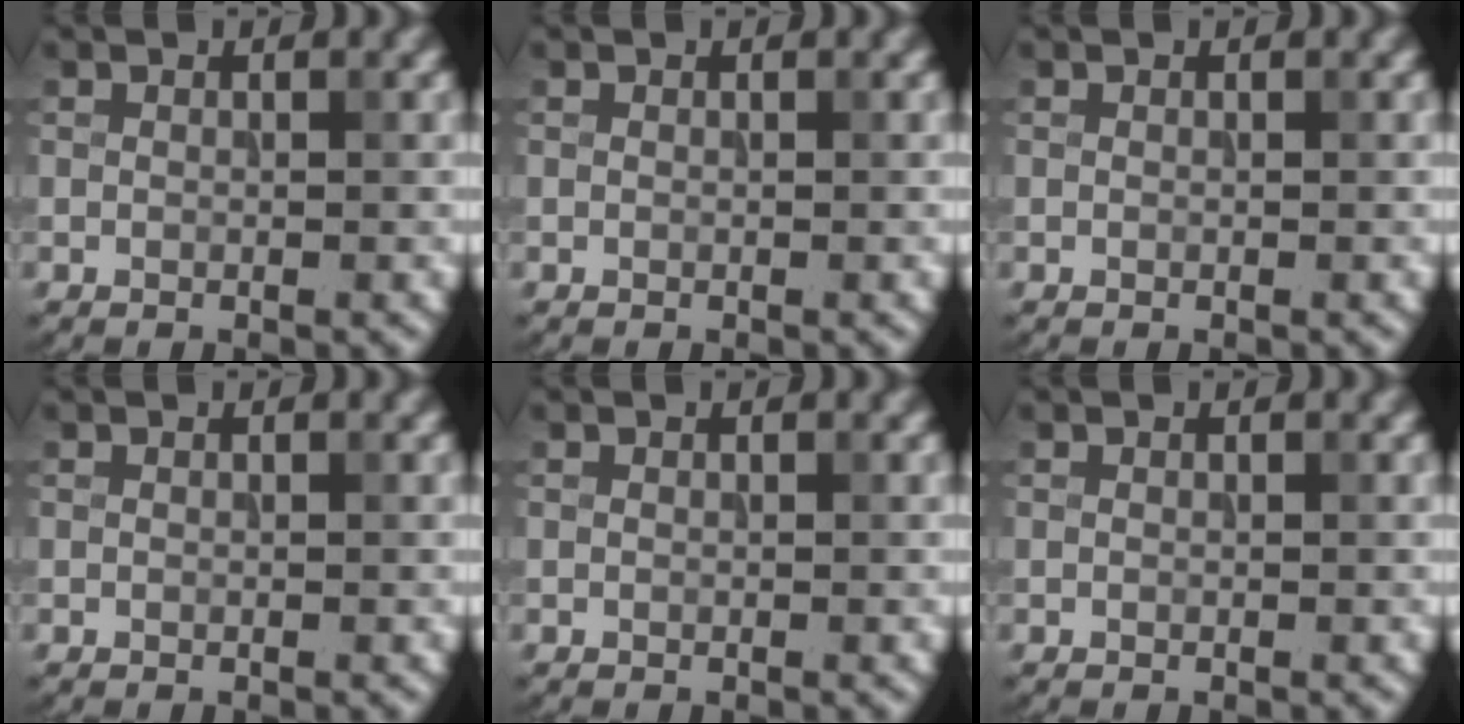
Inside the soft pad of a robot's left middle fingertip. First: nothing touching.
{"total": 0.0}
{"total": 0.0}
{"total": 0.0}
{"total": 0.0}
{"total": 0.0}